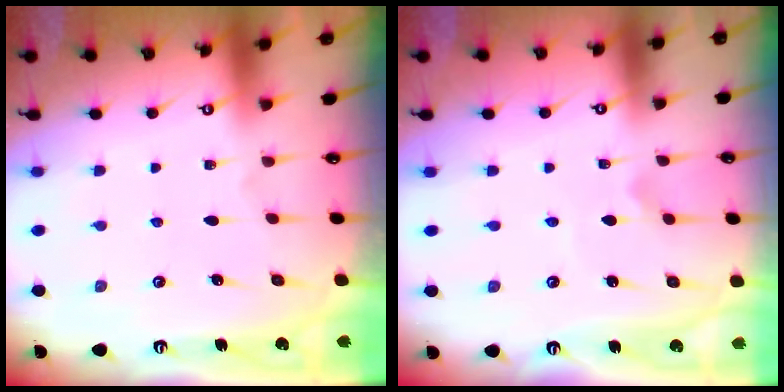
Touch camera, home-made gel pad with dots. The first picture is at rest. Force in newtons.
{"total": 2.3, "press": 2.3, "slide": 0.1}